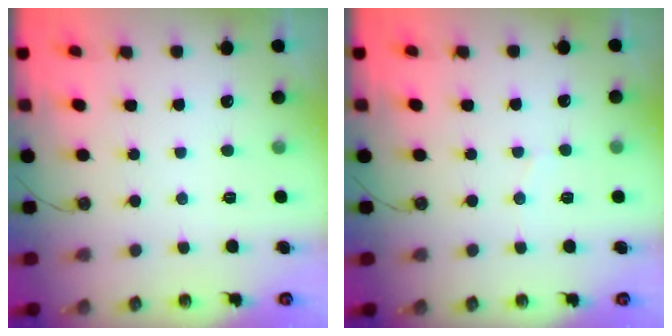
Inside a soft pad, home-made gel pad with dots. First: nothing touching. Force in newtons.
{"total": 3.0, "press": 3.0, "slide": 0.3}